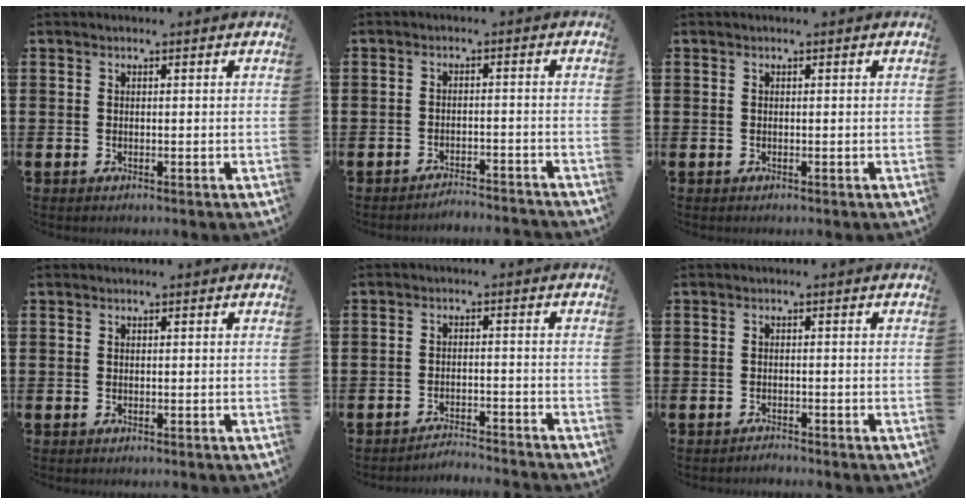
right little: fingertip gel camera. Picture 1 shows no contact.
{"total": 2.2, "force": [-2.2, -0.1, 0.0], "torque": [-0.004, 0.004, -0.046]}
{"total": 0.0}
{"total": 0.0}
{"total": 2.4, "force": [-2.4, -0.2, -0.1], "torque": [-0.003, 0.004, -0.052]}
{"total": 1.0, "force": [-1.0, 0.0, -0.1], "torque": [-0.001, 0.001, -0.021]}